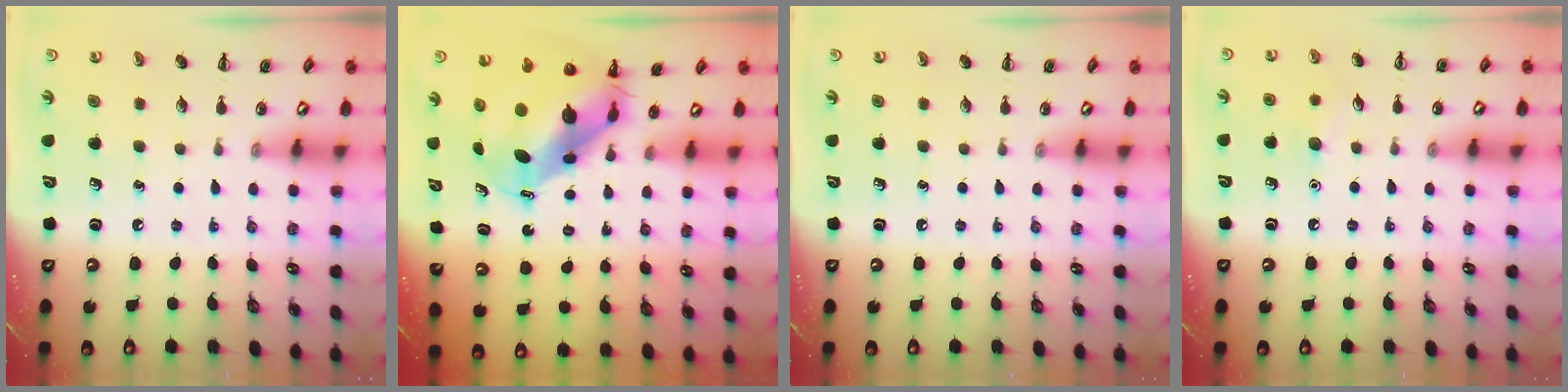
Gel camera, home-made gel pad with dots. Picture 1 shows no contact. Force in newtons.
{"total": 7.7, "press": 7.4, "slide": 2.2}
{"total": 0.0}
{"total": 5.6, "press": 5.4, "slide": 1.4}